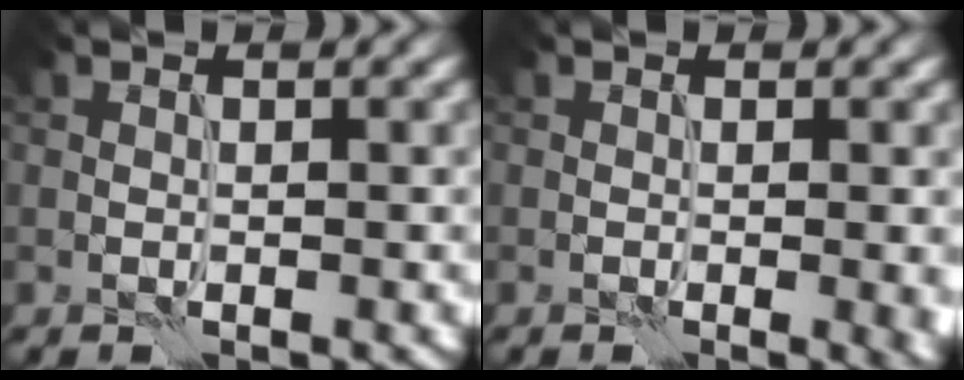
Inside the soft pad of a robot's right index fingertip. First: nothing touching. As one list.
[{"total": 2.8, "force": [-0.2, 1.1, 2.6], "torque": [-0.011, 0.000, 0.002]}]